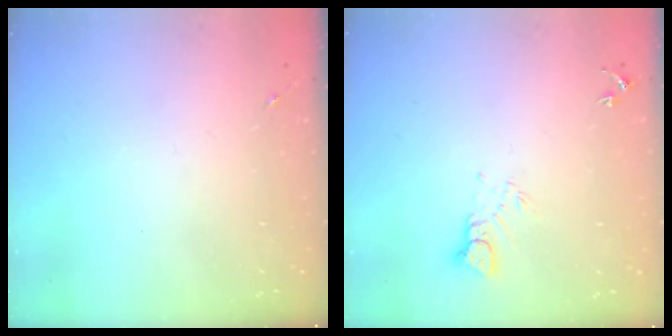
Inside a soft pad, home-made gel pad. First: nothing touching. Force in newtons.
{"total": 4.7, "press": 4.7, "slide": 0.3}